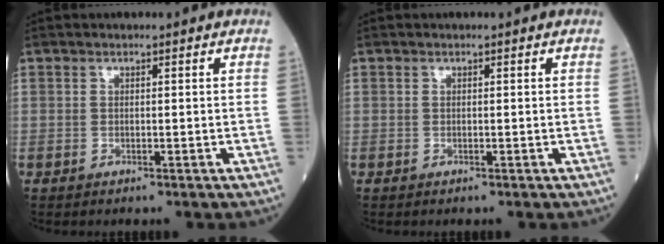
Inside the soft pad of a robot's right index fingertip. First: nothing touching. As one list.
[{"total": 0.0}]